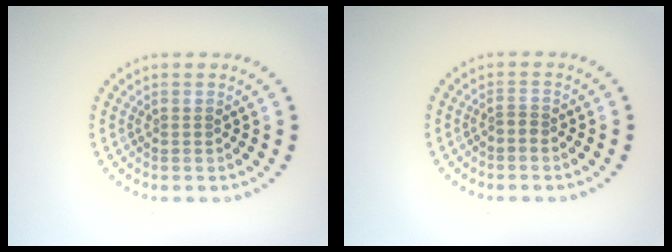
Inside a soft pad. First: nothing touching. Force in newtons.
{"total": 0.6, "press": 0.4, "slide": 0.4}